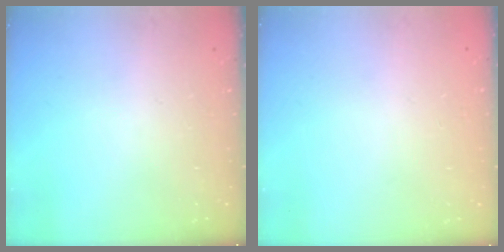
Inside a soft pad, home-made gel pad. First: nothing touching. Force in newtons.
{"total": 0.0}